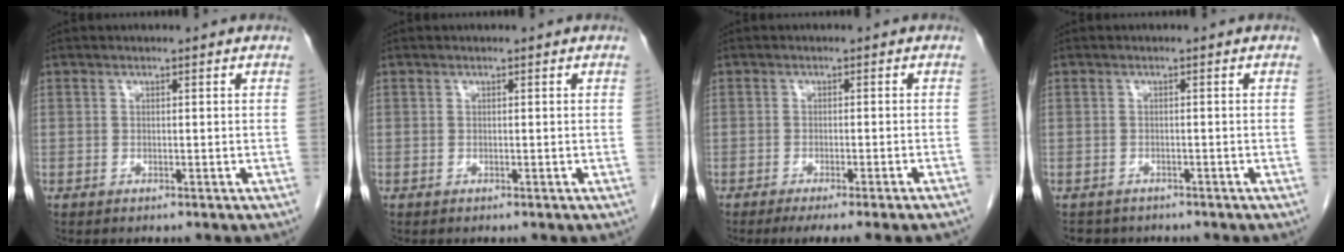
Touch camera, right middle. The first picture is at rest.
{"total": 0.0}
{"total": 8.7, "force": [-7.1, -0.7, 4.9], "torque": [-0.044, -0.015, -0.096]}
{"total": 3.5, "force": [-3.0, 1.7, 0.3], "torque": [-0.009, 0.001, -0.040]}